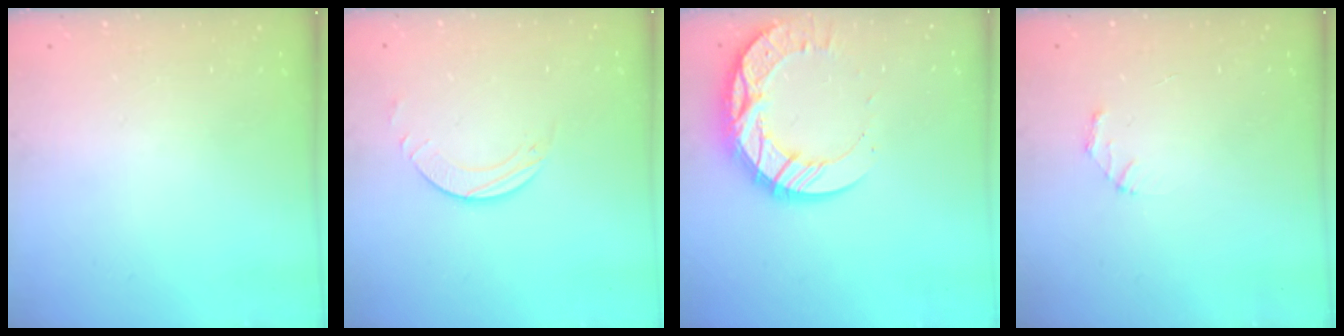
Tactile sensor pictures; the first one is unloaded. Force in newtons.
{"total": 2.5, "press": 2.5, "slide": 0.2}
{"total": 14.6, "press": 14.5, "slide": 1.1}
{"total": 2.1, "press": 2.1, "slide": 0.2}